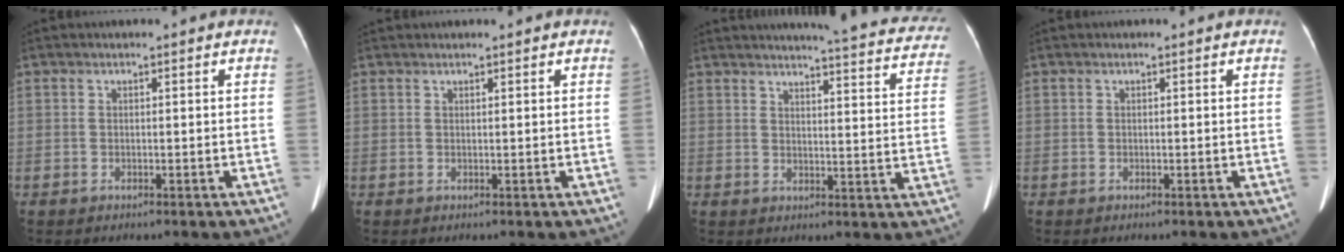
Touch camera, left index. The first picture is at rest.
{"total": 1.3, "force": [1.3, 0.0, 0.4], "torque": [-0.005, 0.019, 0.023]}
{"total": 22.0, "force": [20.5, 2.2, 7.6], "torque": [-0.083, -0.070, 0.219]}
{"total": 0.0}